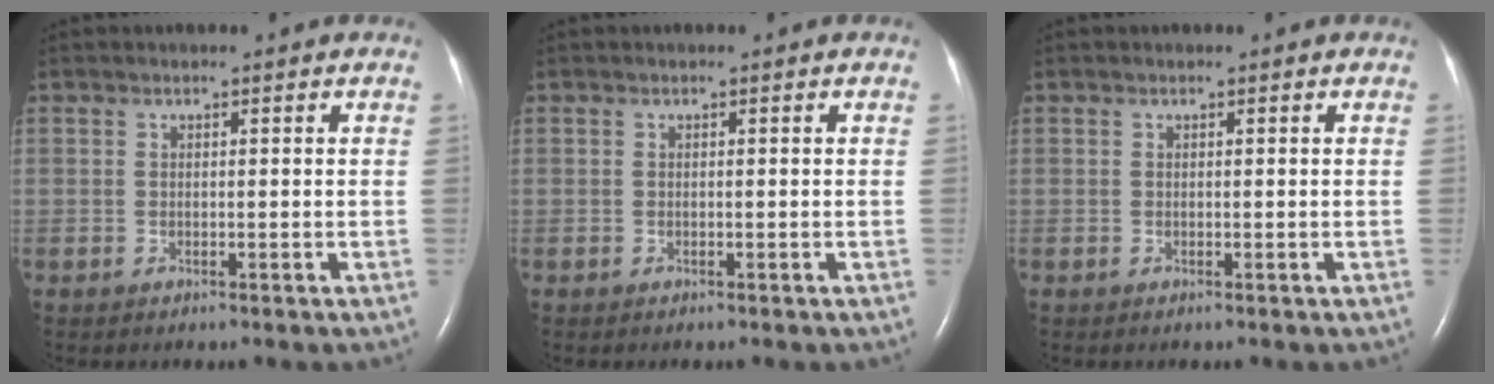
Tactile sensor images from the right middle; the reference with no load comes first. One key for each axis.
{"total": 0.0}
{"total": 0.0}